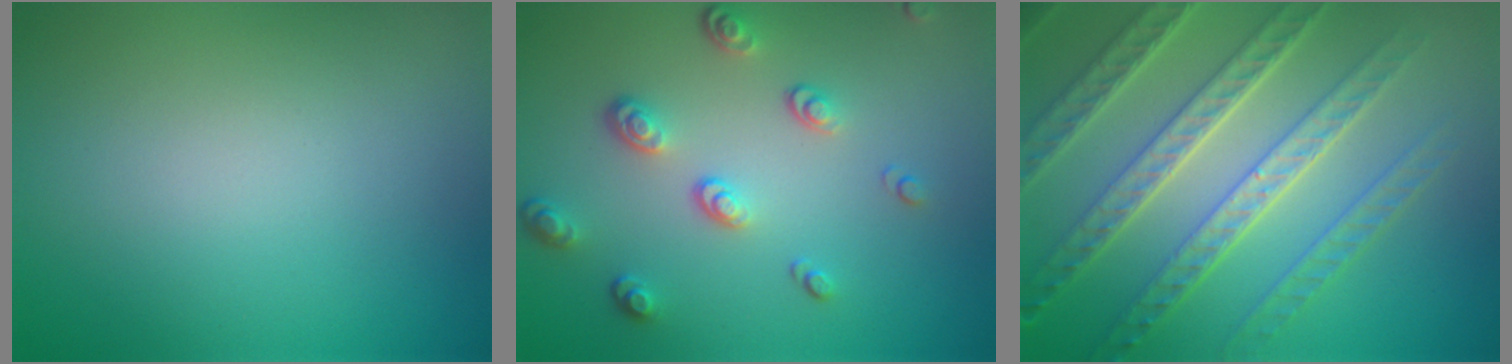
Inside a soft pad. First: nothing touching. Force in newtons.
{"total": 3.4, "press": 2.6, "slide": 2.2}
{"total": 7.9, "press": 5.5, "slide": 5.7}